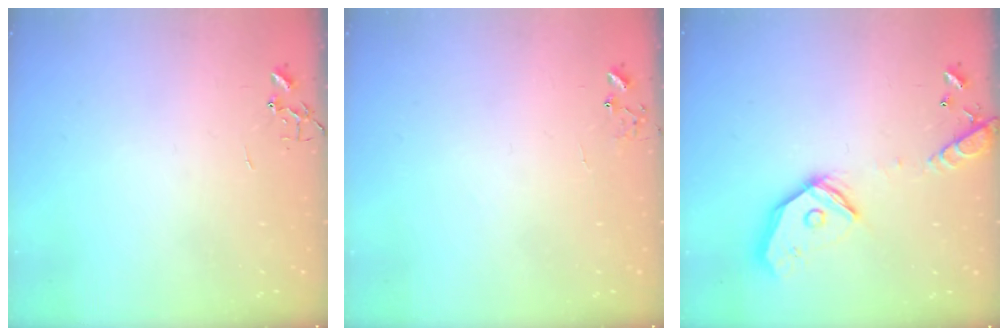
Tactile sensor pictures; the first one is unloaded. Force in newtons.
{"total": 6.5, "press": 6.5, "slide": 0.5}
{"total": 17.6, "press": 17.4, "slide": 2.7}